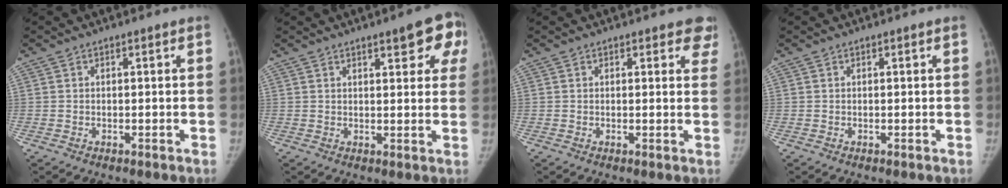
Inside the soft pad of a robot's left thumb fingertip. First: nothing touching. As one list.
[{"total": 8.3, "force": [4.2, 2.7, 6.7], "torque": [-0.051, -0.010, 0.045]}, {"total": 4.4, "force": [3.5, 2.1, 1.6], "torque": [0.020, -0.014, 0.024]}, {"total": 0.0}]